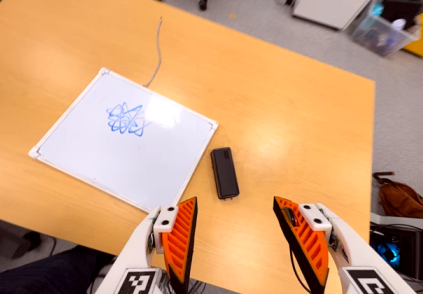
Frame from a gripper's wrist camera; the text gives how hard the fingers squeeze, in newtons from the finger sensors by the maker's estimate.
{"total": 0.0}